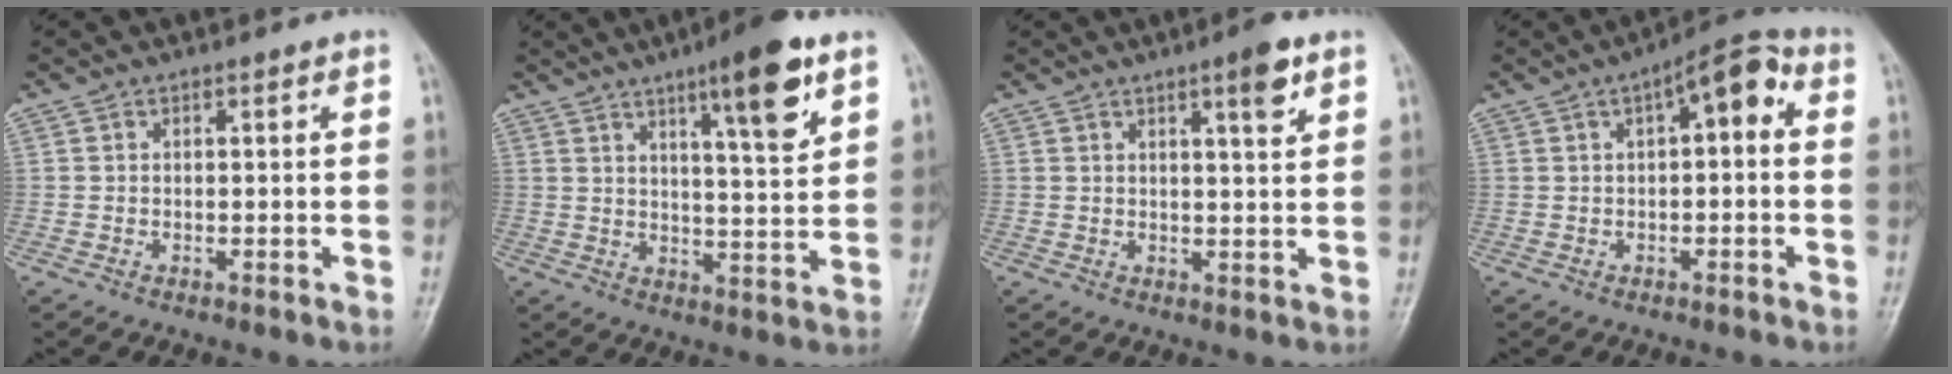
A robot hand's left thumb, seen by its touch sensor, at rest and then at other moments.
{"total": 11.8, "force": [6.6, 2.2, 9.5], "torque": [-0.130, -0.036, 0.096]}
{"total": 4.7, "force": [2.7, 0.8, 3.8], "torque": [-0.052, -0.015, 0.039]}
{"total": 7.5, "force": [1.6, 3.1, 6.6], "torque": [-0.075, 0.028, 0.011]}